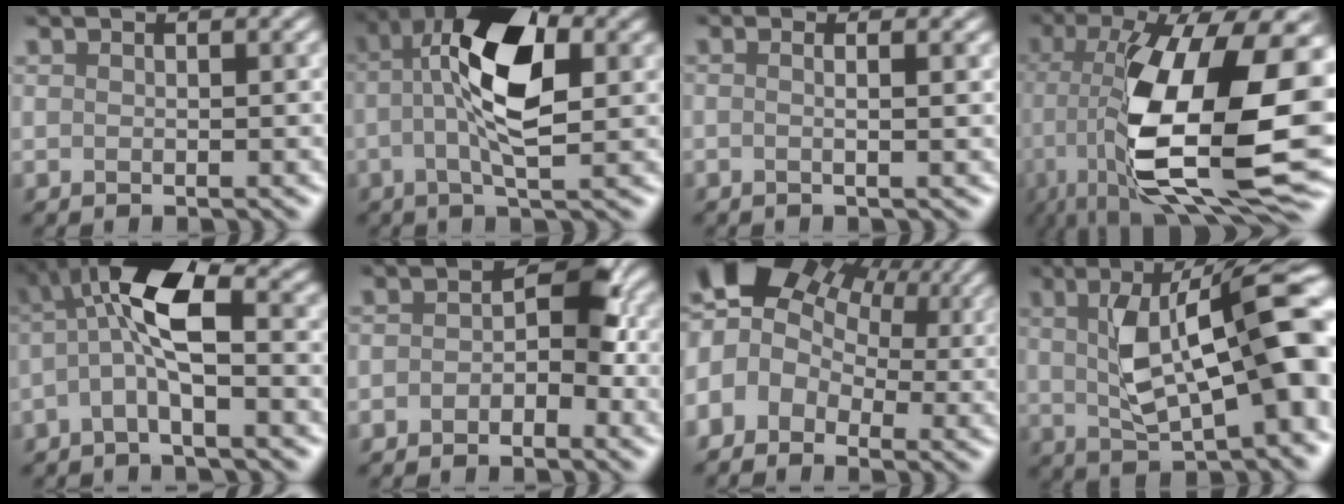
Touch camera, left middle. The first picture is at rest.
{"total": 6.0, "force": [0.3, 1.4, 5.8], "torque": [-0.145, 0.016, 0.022]}
{"total": 1.7, "force": [0.3, 0.8, 1.5], "torque": [-0.004, 0.010, -0.021]}
{"total": 13.5, "force": [-1.7, 4.6, 12.6], "torque": [-0.258, -0.002, -0.003]}
{"total": 4.5, "force": [-0.7, 0.7, 4.4], "torque": [-0.127, 0.024, 0.000]}
{"total": 2.0, "force": [-2.0, -0.2, 0.4], "torque": [-0.033, 0.009, -0.016]}
{"total": 7.5, "force": [1.4, 5.7, 4.7], "torque": [-0.123, 0.007, 0.042]}
{"total": 9.1, "force": [1.3, 2.2, 8.7], "torque": [-0.160, 0.012, 0.048]}